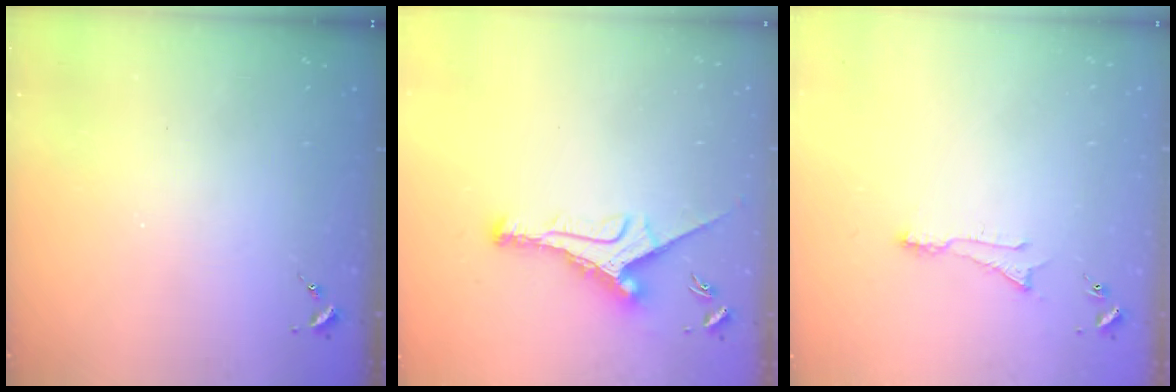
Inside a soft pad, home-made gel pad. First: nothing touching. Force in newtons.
{"total": 9.9, "press": 9.9, "slide": 0.1}
{"total": 5.1, "press": 5.0, "slide": 0.6}